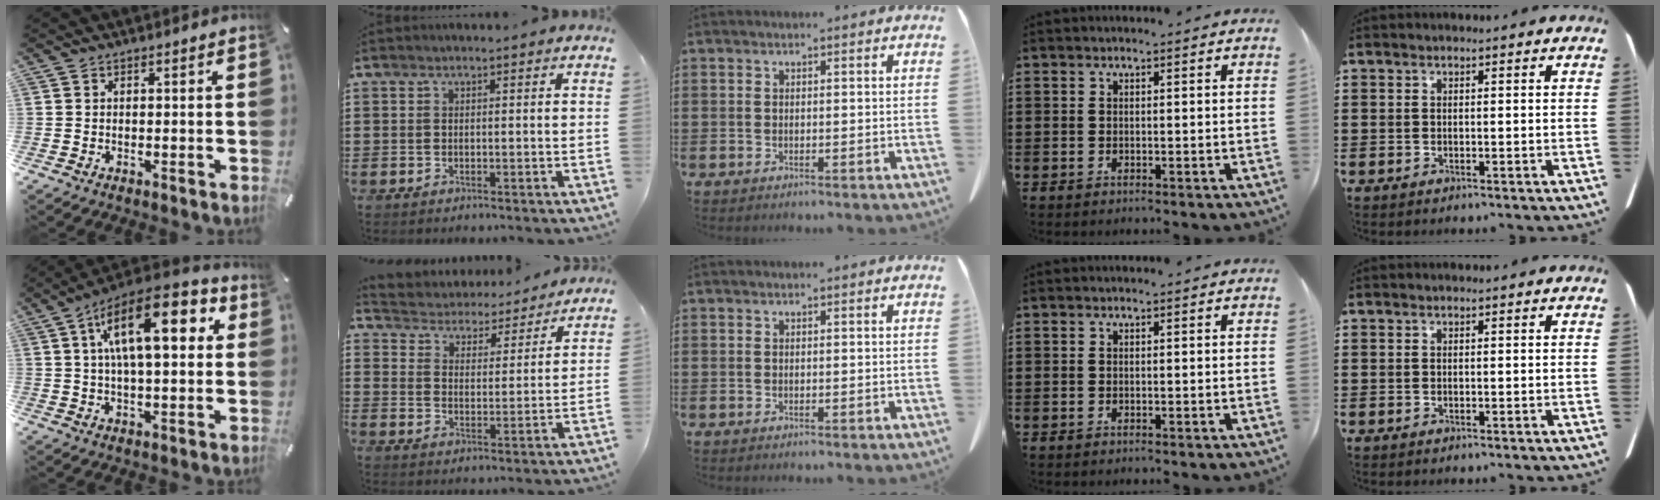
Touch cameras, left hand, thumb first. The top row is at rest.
{"thumb": {"total": 17.8, "force": [5.5, 7.5, 15.2], "torque": [-0.251, -0.011, 0.081]}, "index": {"total": 4.2, "force": [4.1, 0.3, -0.3], "torque": [-0.022, -0.036, 0.066]}}